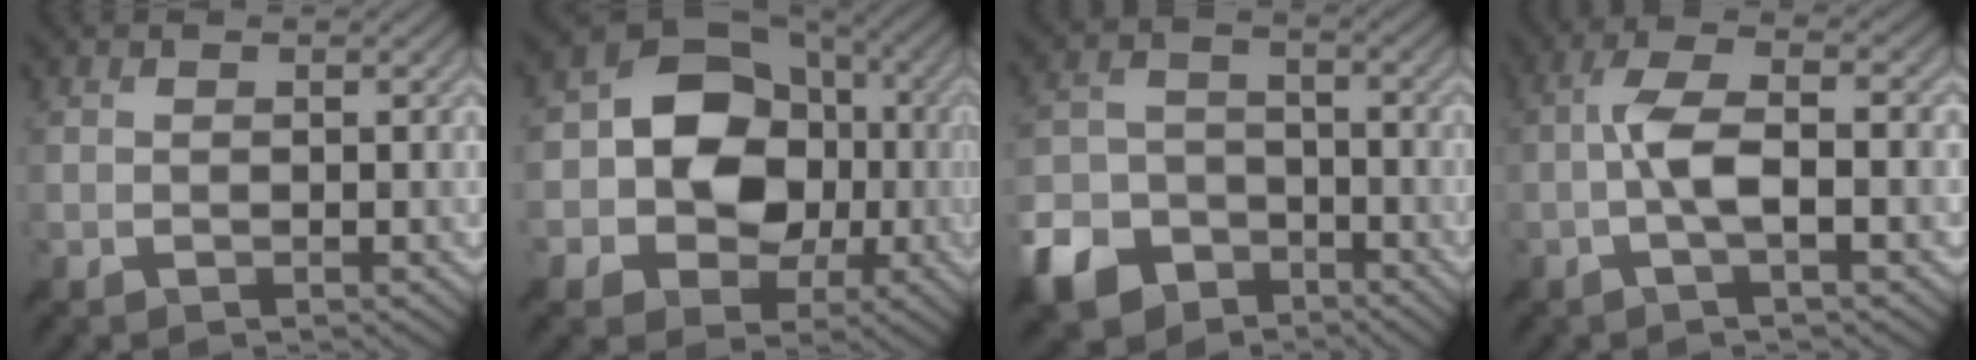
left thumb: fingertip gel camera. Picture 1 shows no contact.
{"total": 11.9, "force": [-0.6, 9.7, 6.8], "torque": [-0.115, -0.003, -0.031]}
{"total": 9.2, "force": [-6.1, 5.8, 3.8], "torque": [-0.089, -0.010, -0.134]}
{"total": 6.8, "force": [-1.2, 1.4, 6.5], "torque": [-0.124, 0.017, -0.035]}